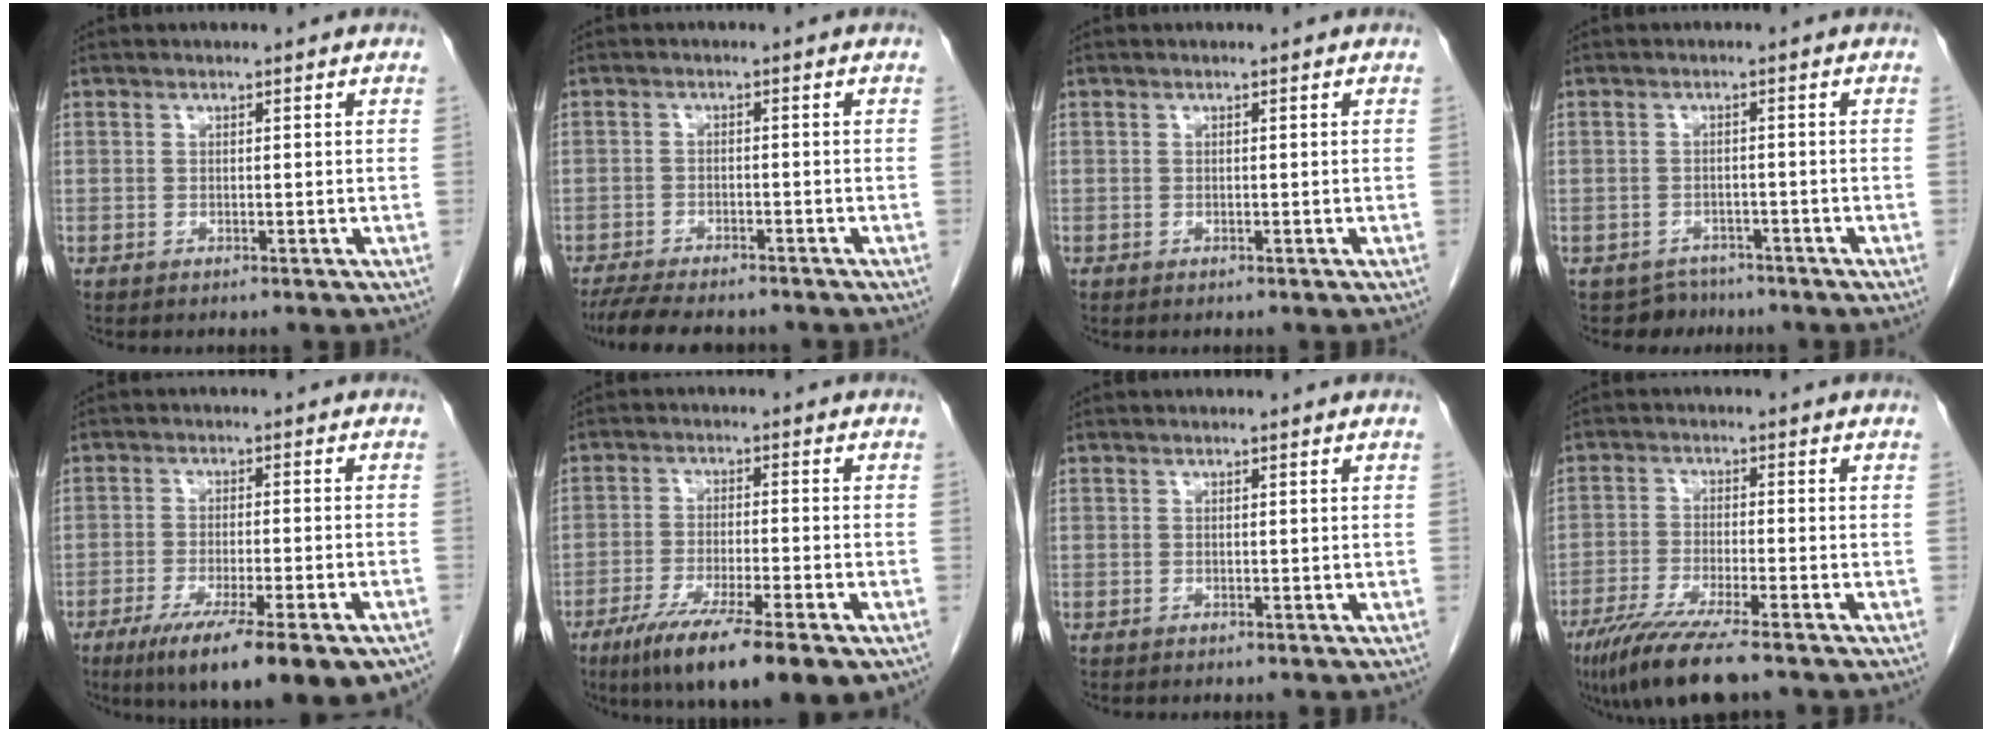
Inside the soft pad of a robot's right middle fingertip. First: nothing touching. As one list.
[{"total": 9.7, "force": [-8.4, 2.4, 4.3], "torque": [-0.069, -0.011, -0.127]}, {"total": 0.0}, {"total": 3.5, "force": [-2.8, 1.9, -0.8], "torque": [0.010, 0.005, -0.044]}, {"total": 18.3, "force": [-12.8, 2.8, 12.7], "torque": [-0.141, -0.031, -0.185]}, {"total": 14.3, "force": [-9.1, 2.0, 10.9], "torque": [-0.155, -0.031, -0.144]}, {"total": 0.0}, {"total": 10.0, "force": [-7.4, 0.5, 6.8], "torque": [-0.118, -0.027, -0.124]}]